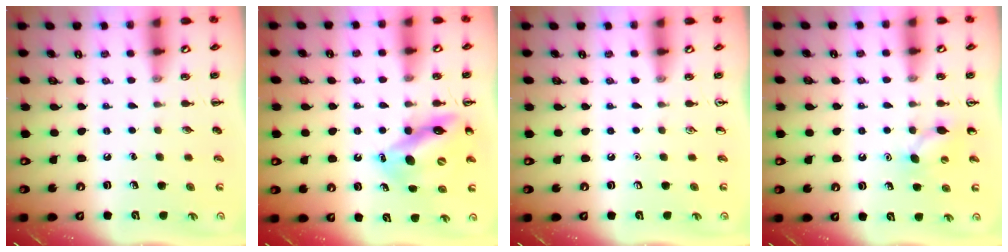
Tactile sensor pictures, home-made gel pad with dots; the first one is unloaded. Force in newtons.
{"total": 12.3, "press": 11.7, "slide": 3.7}
{"total": 0.0}
{"total": 5.5, "press": 5.3, "slide": 1.6}